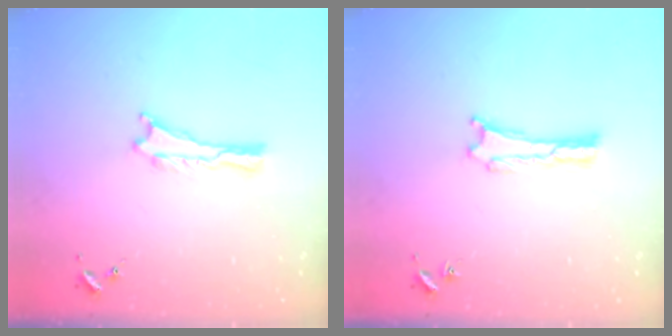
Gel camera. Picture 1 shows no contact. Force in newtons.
{"total": 0.0}